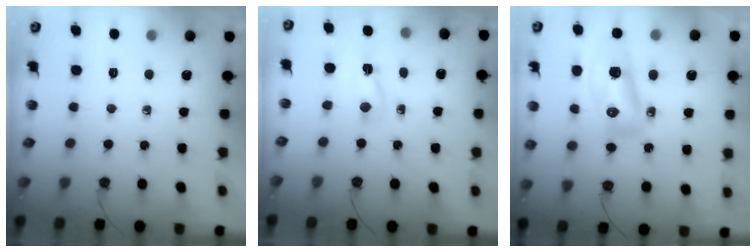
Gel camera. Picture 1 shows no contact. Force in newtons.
{"total": 2.6, "press": 2.6, "slide": 0.6}
{"total": 13.7, "press": 13.6, "slide": 1.7}